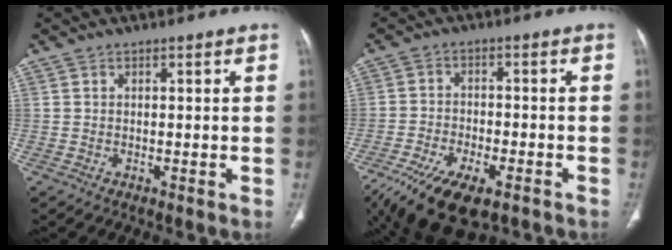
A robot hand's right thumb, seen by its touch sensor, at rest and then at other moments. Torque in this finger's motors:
{"motor_torque": [3.01, 2.00, 0.81, -1.27, 0.11]}